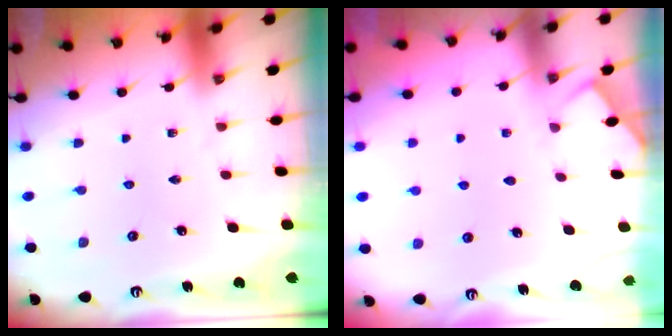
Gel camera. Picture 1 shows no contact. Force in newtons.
{"total": 3.0, "press": 2.9, "slide": 0.5}